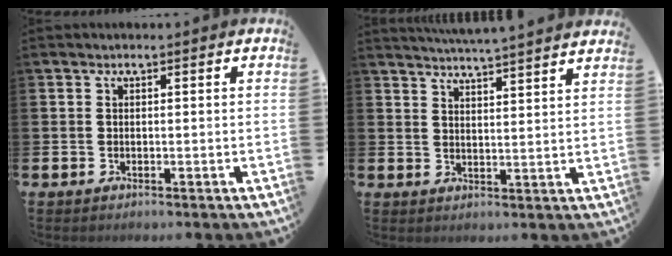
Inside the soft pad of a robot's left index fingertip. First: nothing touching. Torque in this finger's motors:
{"motor_torque": [0.99, -1.15, 0.68, 0.17]}